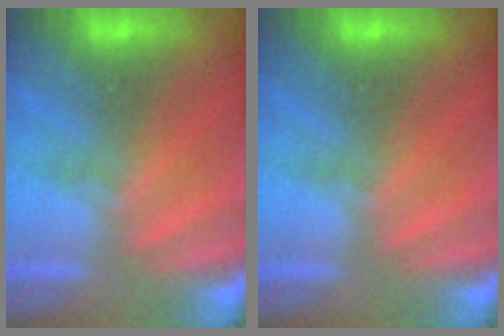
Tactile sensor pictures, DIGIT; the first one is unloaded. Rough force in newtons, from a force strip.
{"total": 0.0}